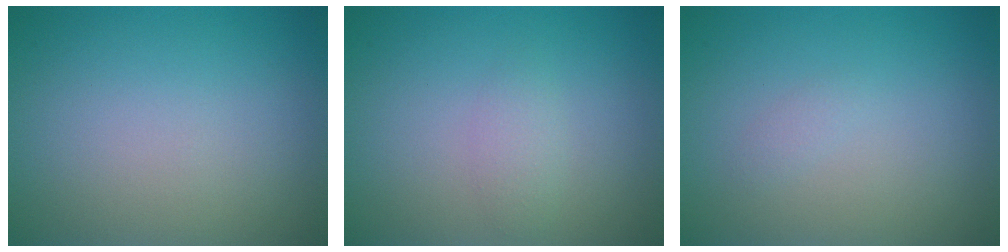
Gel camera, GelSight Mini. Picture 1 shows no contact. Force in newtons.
{"total": 1.2, "press": 1.2, "slide": 0.1}
{"total": 0.6, "press": 0.6, "slide": 0.0}